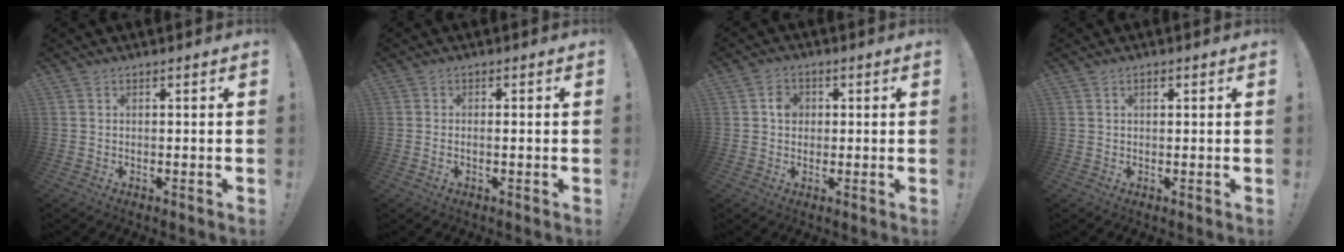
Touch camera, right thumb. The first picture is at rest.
{"total": 1.2, "force": [-0.5, 0.2, 1.1], "torque": [-0.027, 0.005, -0.007]}
{"total": 4.0, "force": [0.2, 3.4, 2.2], "torque": [-0.024, 0.004, 0.000]}
{"total": 0.8, "force": [0.4, 0.4, 0.6], "torque": [-0.011, 0.001, 0.006]}